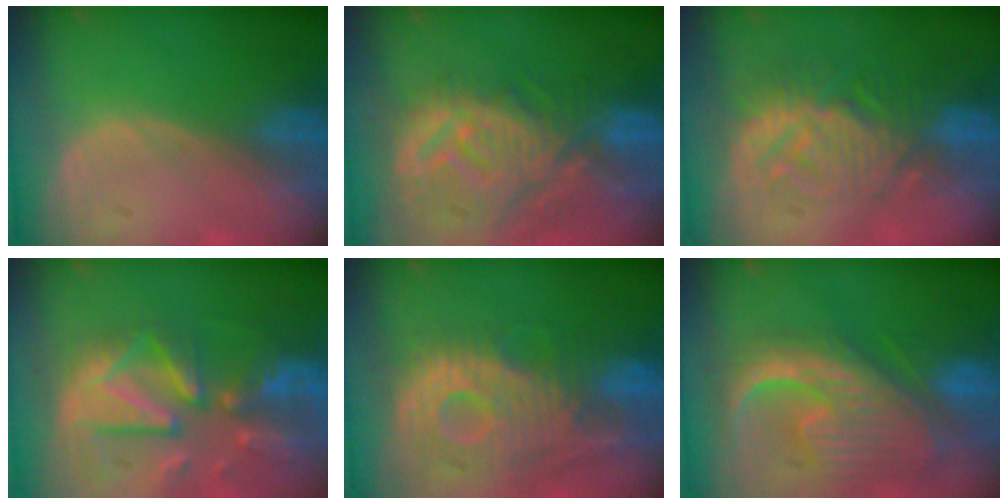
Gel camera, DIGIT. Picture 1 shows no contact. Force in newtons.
{"total": 12.4, "press": 11.0, "slide": 5.6}
{"total": 9.2, "press": 8.6, "slide": 3.2}
{"total": 12.3, "press": 10.6, "slide": 6.2}
{"total": 12.0, "press": 10.8, "slide": 5.3}
{"total": 13.0, "press": 11.2, "slide": 6.6}